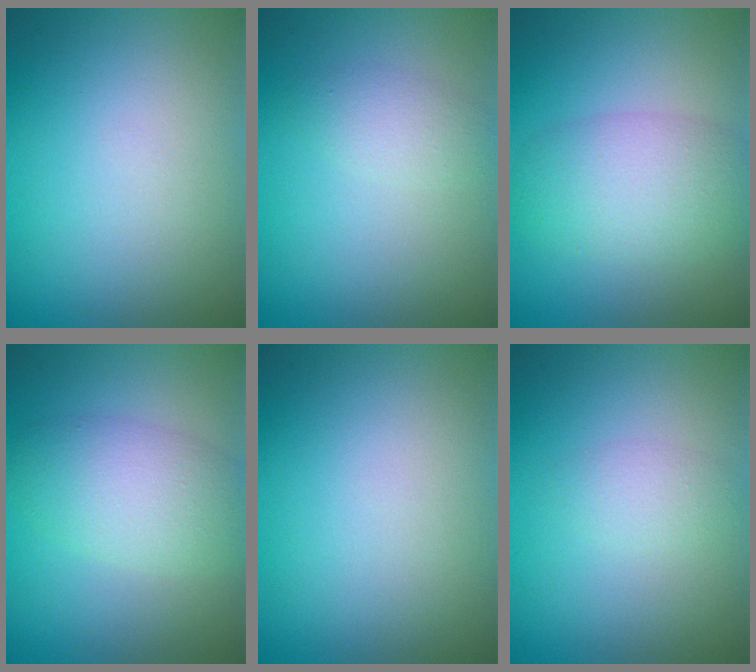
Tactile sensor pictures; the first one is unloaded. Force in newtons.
{"total": 1.8, "press": 1.8, "slide": 0.1}
{"total": 5.3, "press": 5.3, "slide": 0.3}
{"total": 4.8, "press": 4.8, "slide": 0.1}
{"total": 0.0}
{"total": 1.5, "press": 1.5, "slide": 0.0}